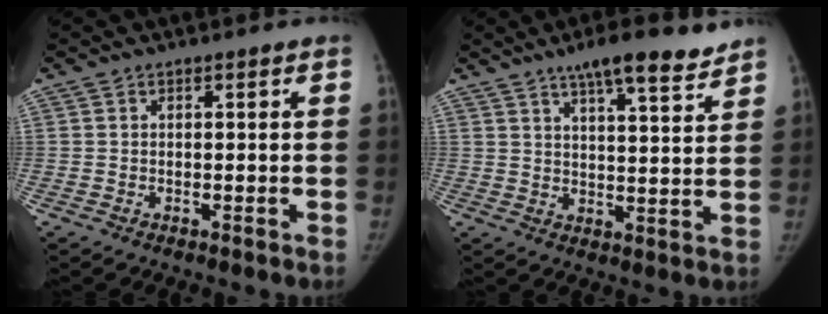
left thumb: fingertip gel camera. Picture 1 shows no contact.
{"total": 11.0, "force": [8.1, 2.4, 7.0], "torque": [-0.084, -0.039, 0.123]}